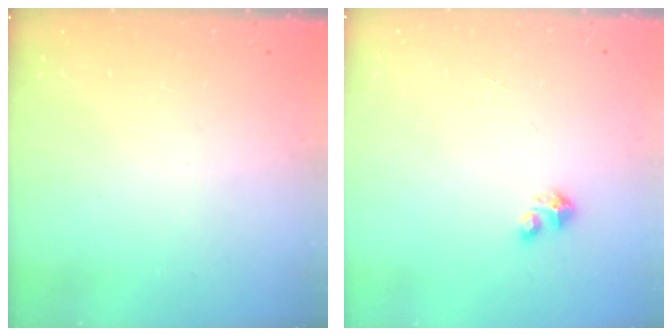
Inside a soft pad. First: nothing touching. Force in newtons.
{"total": 3.3, "press": 3.3, "slide": 0.2}